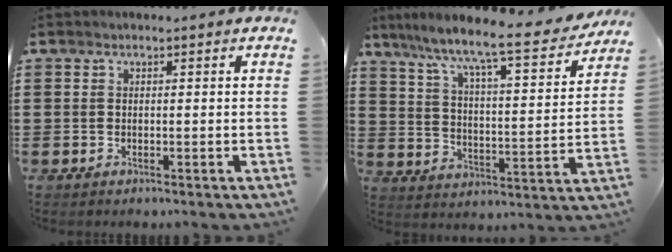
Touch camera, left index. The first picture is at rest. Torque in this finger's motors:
{"motor_torque": [2.14, 0.00, 0.69, 0.21]}